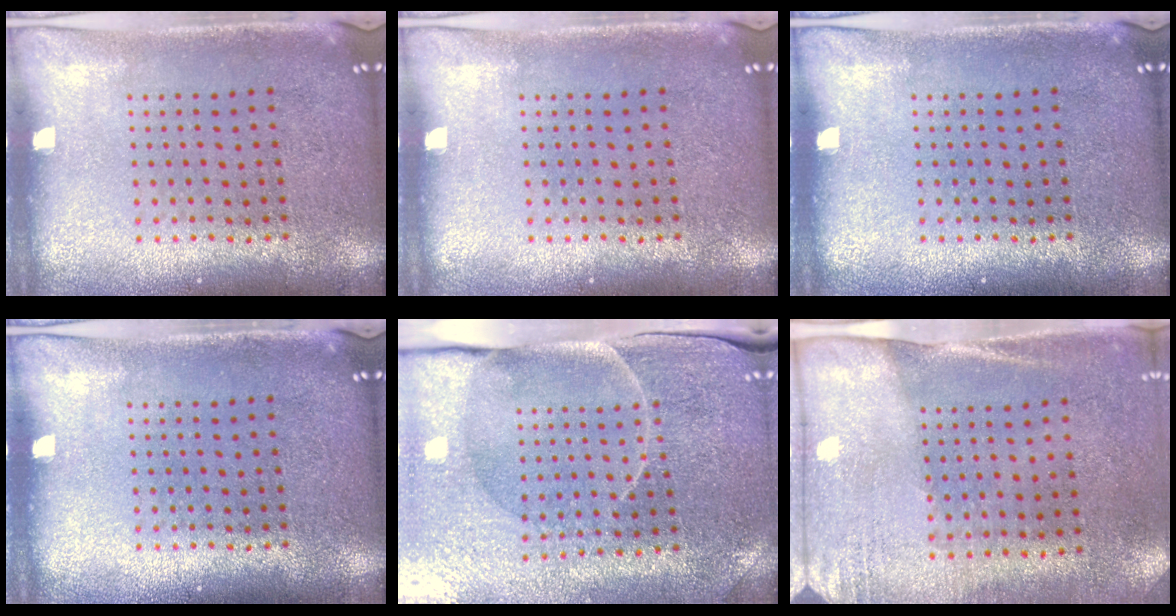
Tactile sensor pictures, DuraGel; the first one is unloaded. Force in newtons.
{"total": 0.0}
{"total": 0.0}
{"total": 0.0}
{"total": 3.6, "press": 3.6, "slide": 0.5}
{"total": 2.6, "press": 2.3, "slide": 1.3}